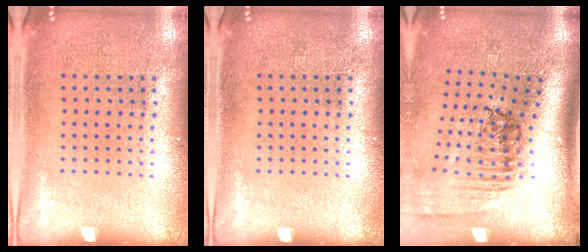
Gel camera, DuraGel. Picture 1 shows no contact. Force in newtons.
{"total": 0.0}
{"total": 2.6, "press": 1.7, "slide": 1.9}